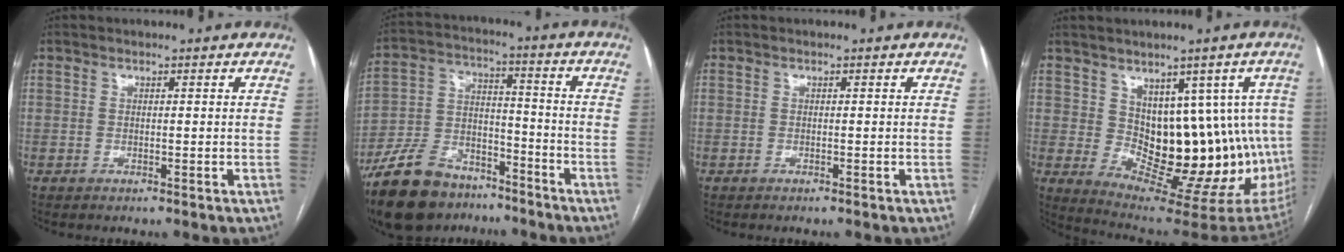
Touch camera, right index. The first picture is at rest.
{"total": 15.2, "force": [-11.4, 7.6, 6.6], "torque": [-0.138, 0.018, -0.198]}
{"total": 0.0}
{"total": 14.6, "force": [1.6, 8.3, 11.9], "torque": [-0.125, 0.013, 0.045]}